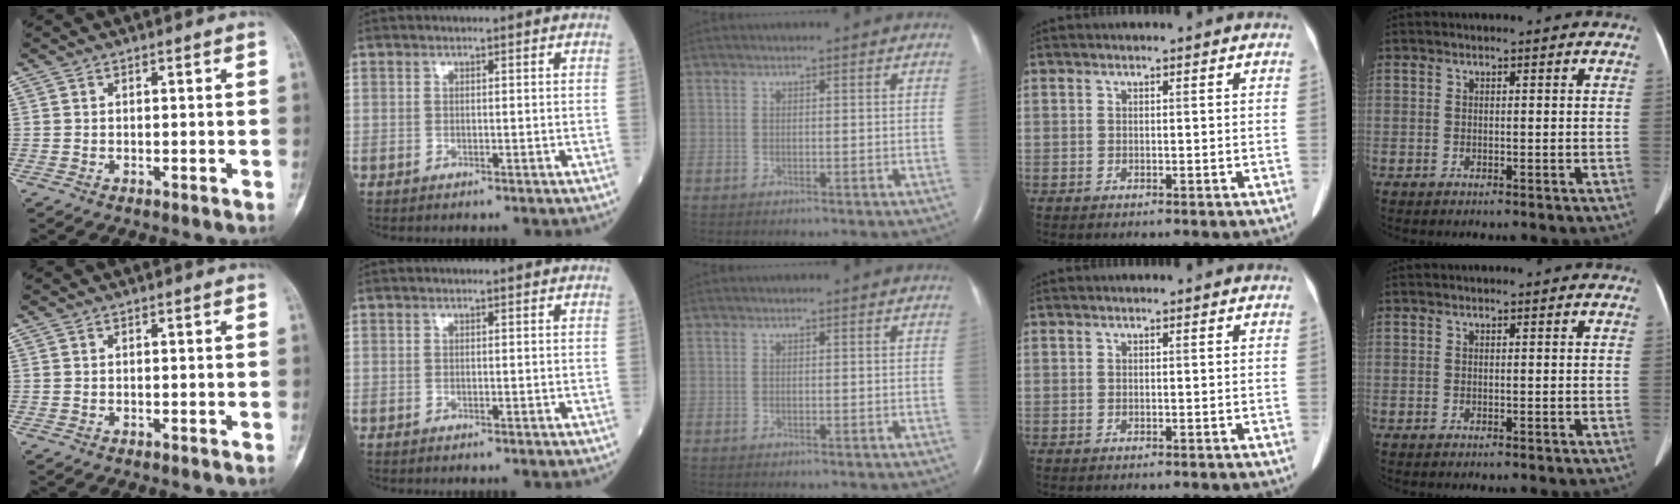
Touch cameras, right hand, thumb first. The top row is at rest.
{}